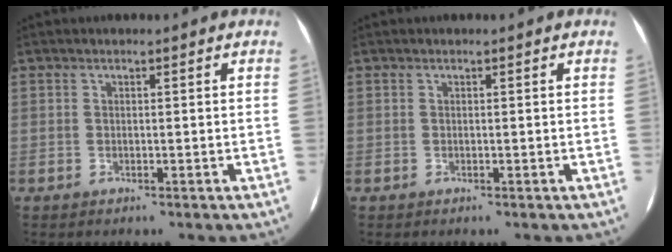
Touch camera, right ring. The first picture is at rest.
{"total": 0.0}